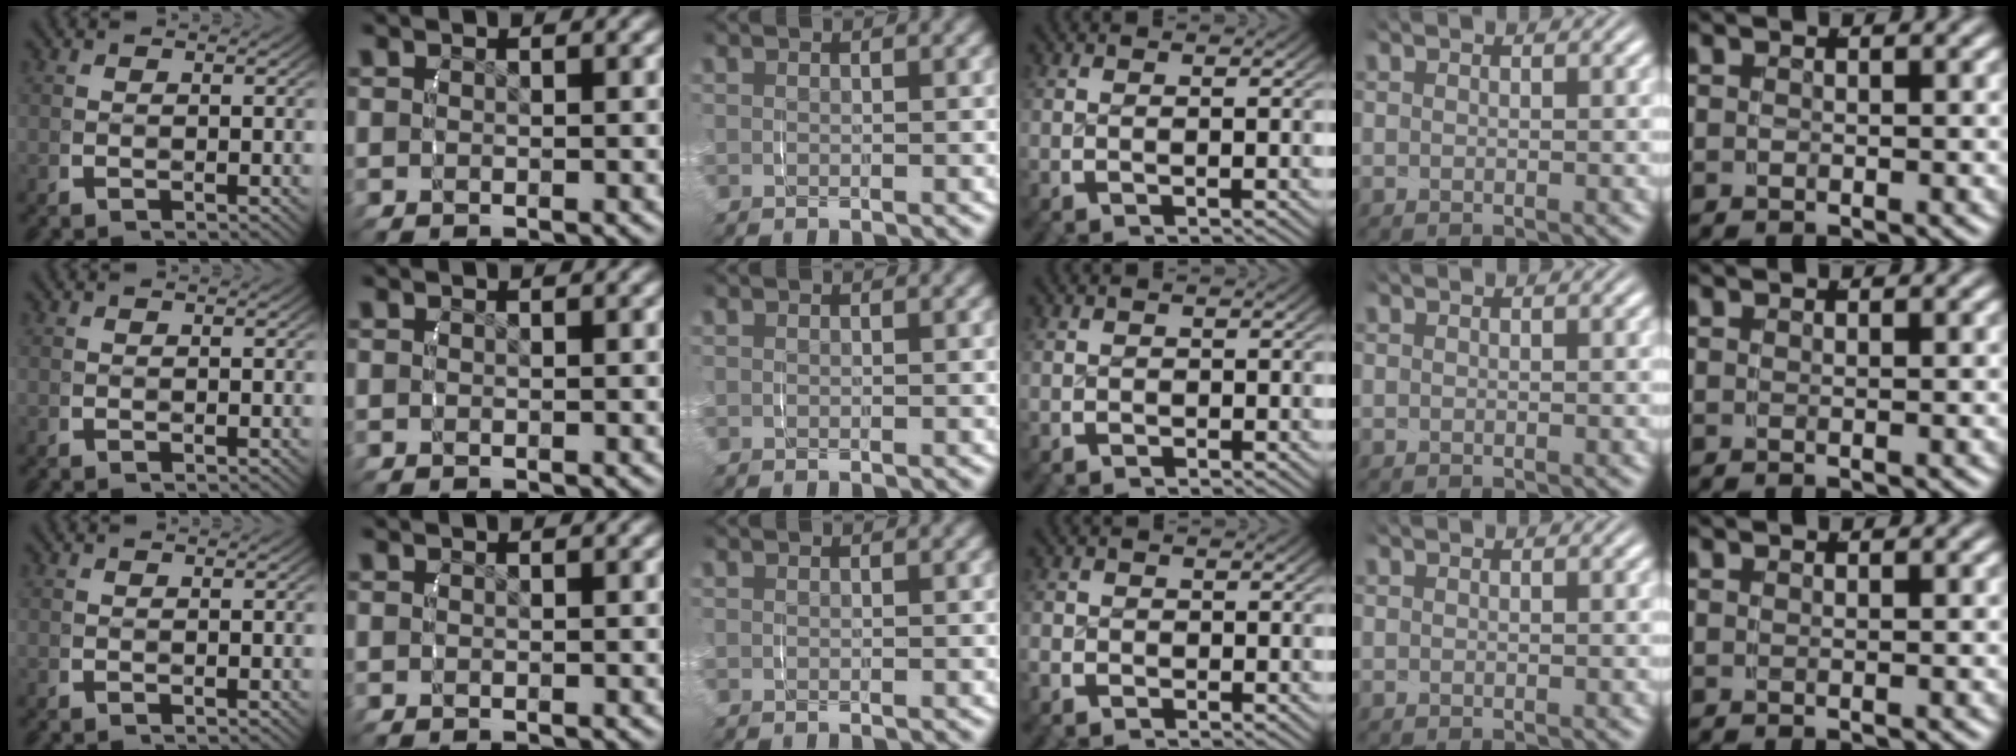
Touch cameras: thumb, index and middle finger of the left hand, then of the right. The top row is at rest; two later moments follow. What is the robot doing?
{"motion": "grasp_and_lifting", "object": "towel"}